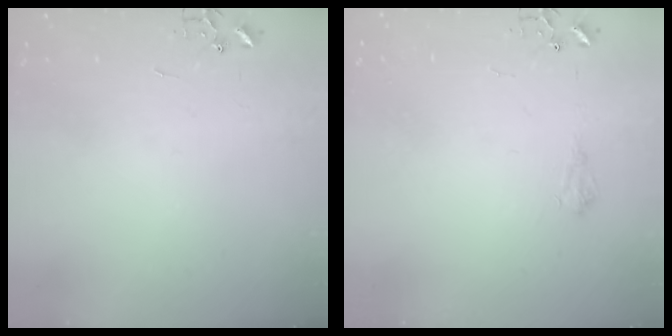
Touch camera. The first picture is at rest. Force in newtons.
{"total": 6.2, "press": 6.2, "slide": 0.8}